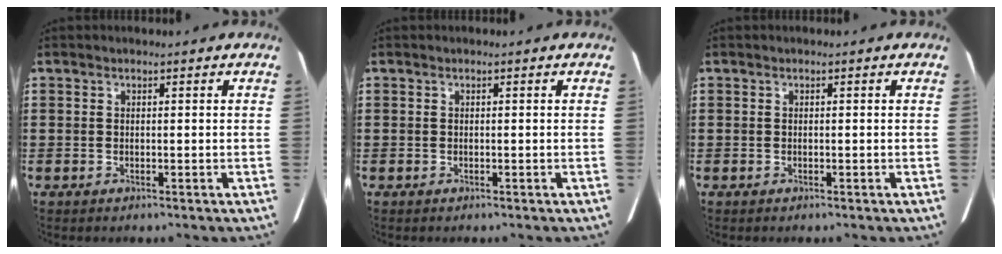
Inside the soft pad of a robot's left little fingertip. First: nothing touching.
{"total": 0.0}
{"total": 0.0}